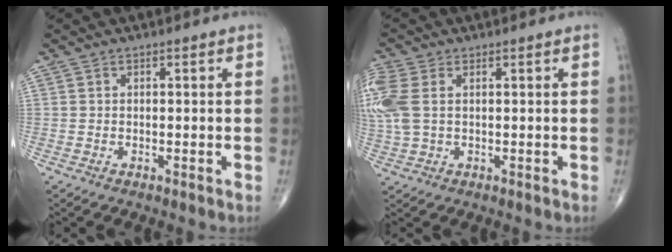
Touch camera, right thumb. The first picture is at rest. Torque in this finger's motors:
{"motor_torque": [0.16, 0.26, 0.81, 0.31, 0.14]}